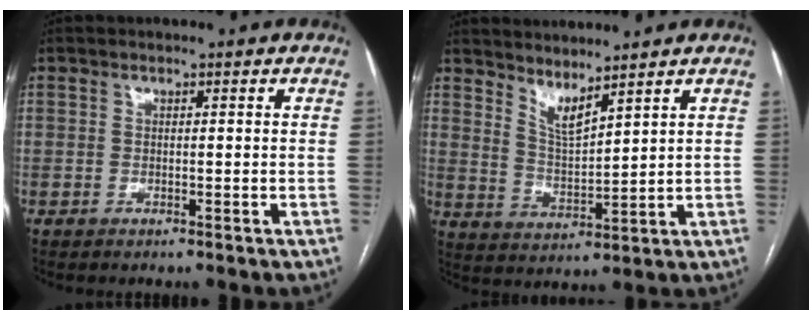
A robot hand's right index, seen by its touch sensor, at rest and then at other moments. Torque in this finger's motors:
{"motor_torque": [-0.09, 0.26, 0.00, 0.02]}